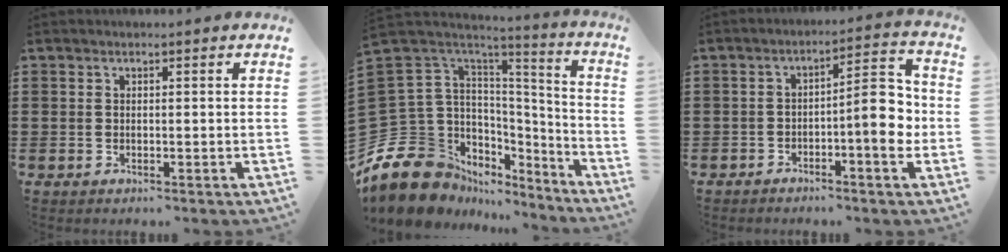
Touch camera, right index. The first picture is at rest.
{"total": 13.8, "force": [-8.3, 9.2, 6.0], "torque": [-0.171, -0.023, -0.148]}
{"total": 8.4, "force": [-1.7, 2.3, 7.9], "torque": [-0.101, -0.007, -0.034]}